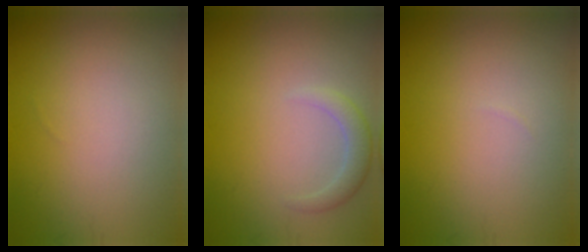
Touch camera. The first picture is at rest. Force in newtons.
{"total": 2.0, "press": 2.0, "slide": 0.2}
{"total": 0.0}